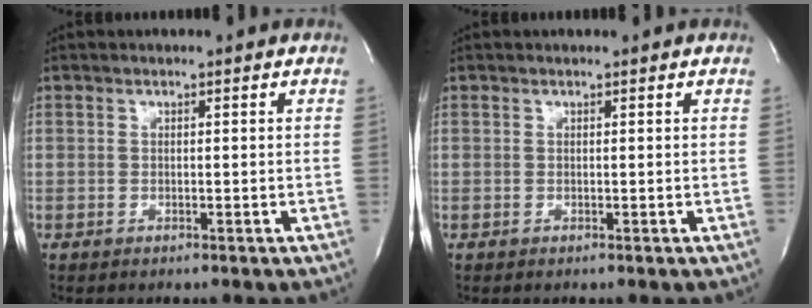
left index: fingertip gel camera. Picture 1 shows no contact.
{"total": 0.0}